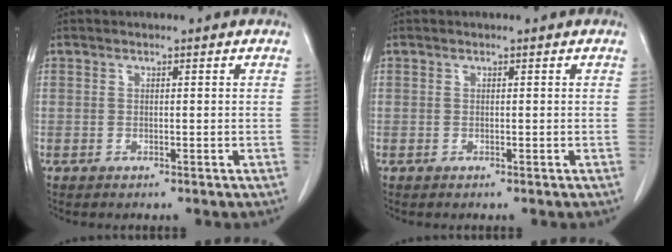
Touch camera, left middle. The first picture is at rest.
{"total": 0.0}